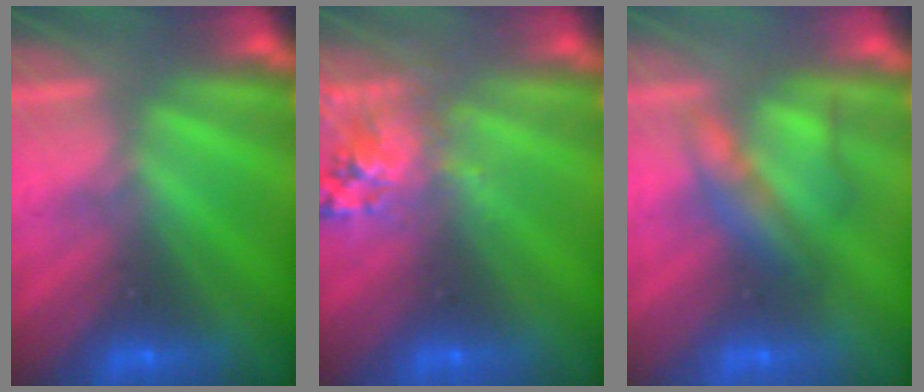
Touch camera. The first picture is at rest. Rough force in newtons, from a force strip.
{"total": 2.8}
{"total": 2.2}